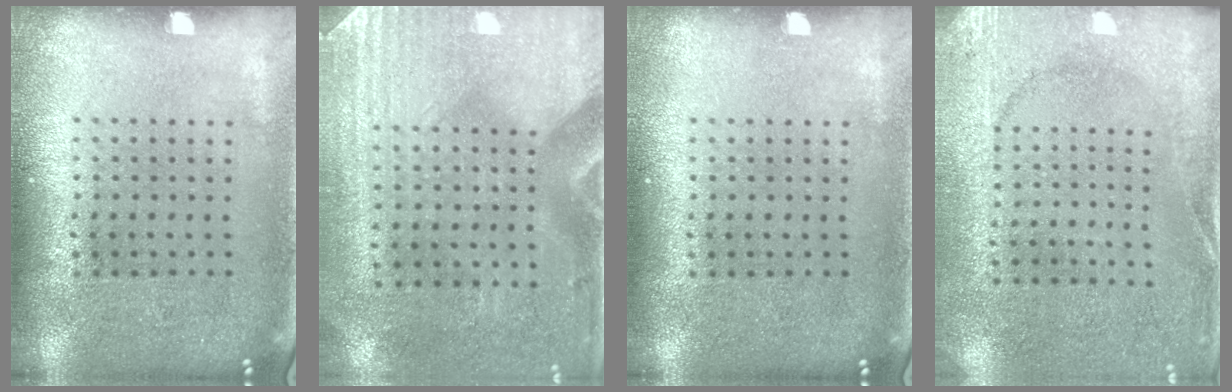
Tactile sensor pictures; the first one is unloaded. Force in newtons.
{"total": 2.9, "press": 2.5, "slide": 1.5}
{"total": 0.0}
{"total": 2.6, "press": 2.4, "slide": 0.9}